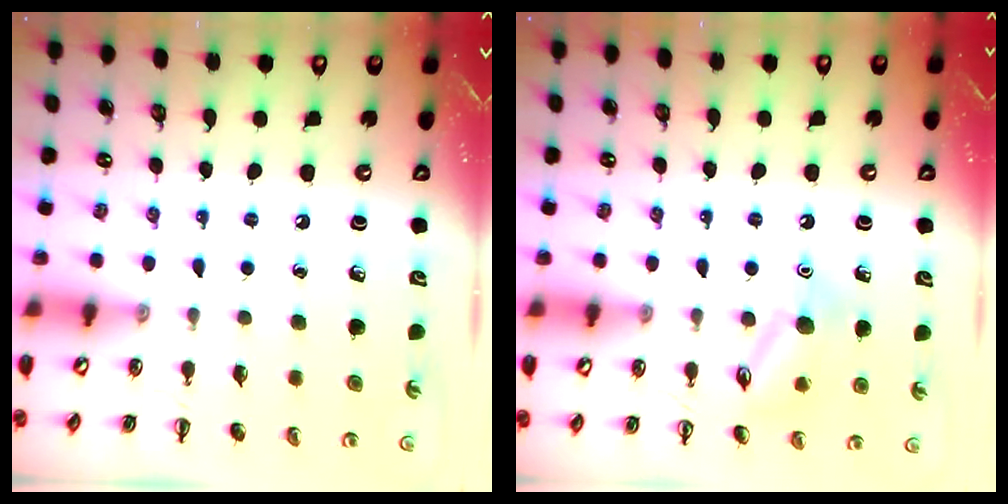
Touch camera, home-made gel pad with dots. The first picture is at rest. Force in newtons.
{"total": 10.5, "press": 10.4, "slide": 0.9}